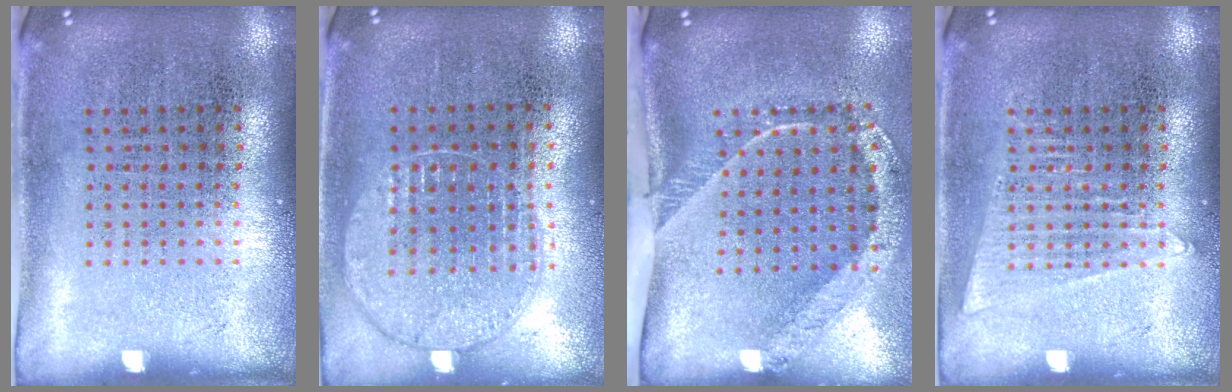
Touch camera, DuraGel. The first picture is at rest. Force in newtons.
{"total": 1.0, "press": 0.9, "slide": 0.2}
{"total": 2.5, "press": 1.6, "slide": 1.9}
{"total": 1.6, "press": 1.6, "slide": 0.1}